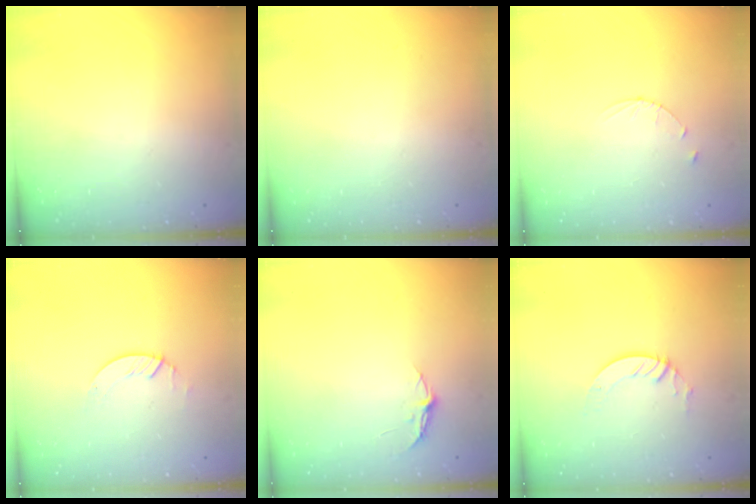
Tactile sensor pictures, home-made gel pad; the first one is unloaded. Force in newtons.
{"total": 0.0}
{"total": 3.0, "press": 2.9, "slide": 0.4}
{"total": 1.4, "press": 1.4, "slide": 0.2}
{"total": 3.8, "press": 3.8, "slide": 0.3}
{"total": 3.4, "press": 3.4, "slide": 0.3}